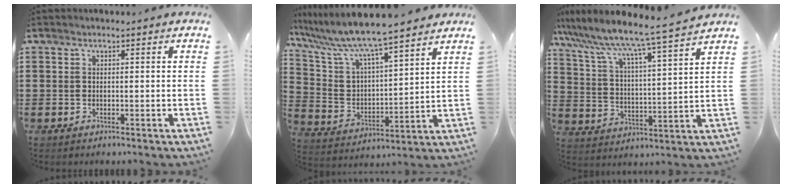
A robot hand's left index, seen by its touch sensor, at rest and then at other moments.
{"total": 8.5, "force": [7.5, 1.1, 3.8], "torque": [-0.109, -0.048, 0.125]}
{"total": 6.8, "force": [6.2, -0.8, 2.7], "torque": [-0.080, -0.054, 0.095]}